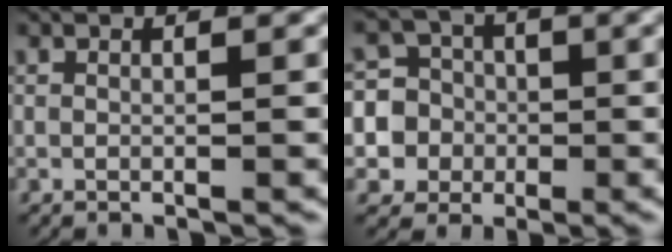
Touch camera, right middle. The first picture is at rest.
{"total": 13.5, "force": [-2.8, 12.7, 3.3], "torque": [-0.117, -0.050, -0.055]}